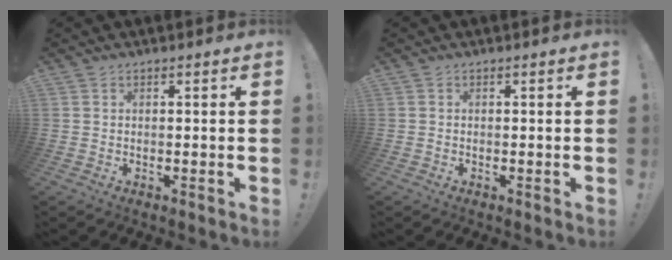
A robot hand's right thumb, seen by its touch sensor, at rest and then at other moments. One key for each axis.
{"total": 0.0}